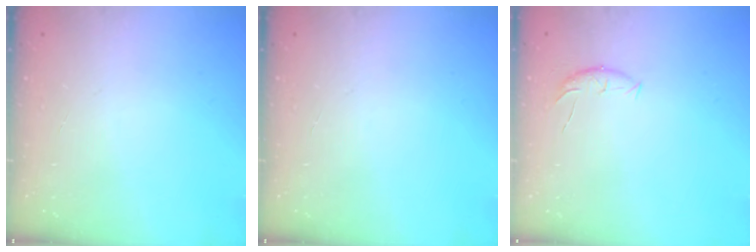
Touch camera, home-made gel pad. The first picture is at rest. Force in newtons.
{"total": 0.0}
{"total": 6.0, "press": 5.8, "slide": 1.3}